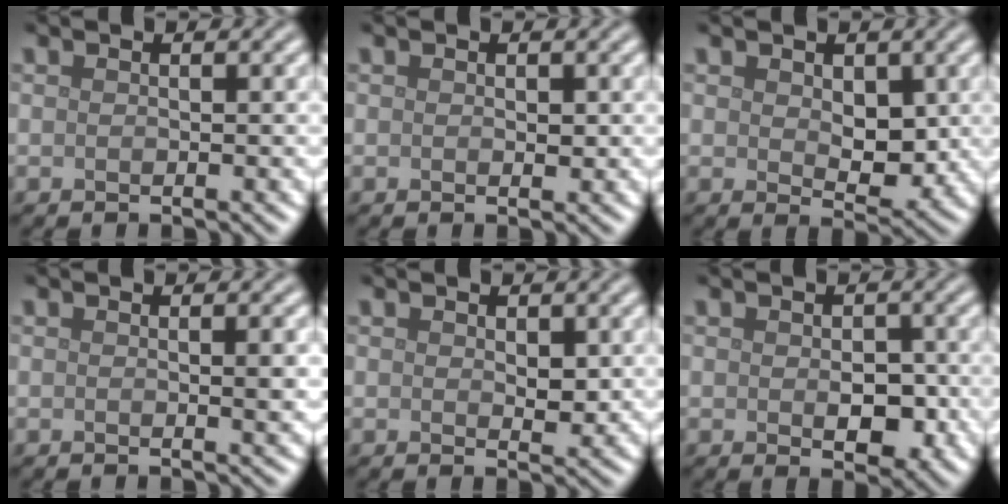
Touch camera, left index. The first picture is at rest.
{"total": 0.5, "force": [0.1, 0.3, 0.4], "torque": [-0.004, -0.002, 0.000]}
{"total": 3.4, "force": [0.6, 2.2, 2.5], "torque": [-0.039, -0.009, 0.012]}
{"total": 1.2, "force": [0.1, 0.2, 1.2], "torque": [-0.015, 0.000, -0.001]}
{"total": 1.5, "force": [0.3, 0.9, 1.1], "torque": [-0.014, -0.005, 0.009]}
{"total": 3.6, "force": [-0.5, 2.2, 2.9], "torque": [-0.038, -0.009, -0.002]}